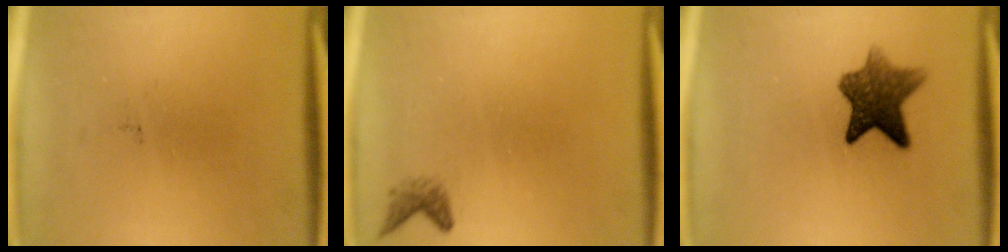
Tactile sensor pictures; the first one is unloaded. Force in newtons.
{"total": 1.3}
{"total": 8.1}